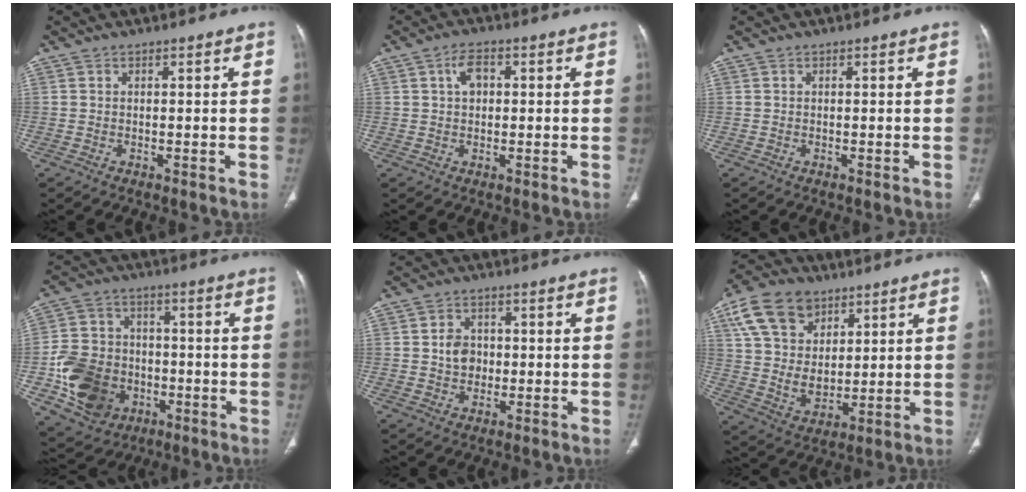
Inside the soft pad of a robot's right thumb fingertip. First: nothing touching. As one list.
[{"total": 3.9, "force": [0.9, 2.5, 2.8], "torque": [-0.044, 0.008, 0.012]}, {"total": 0.0}, {"total": 15.6, "force": [-4.2, 12.9, 7.7], "torque": [-0.122, 0.018, -0.062]}, {"total": 4.7, "force": [-0.1, 3.9, 2.5], "torque": [-0.023, 0.006, -0.004]}, {"total": 15.5, "force": [7.4, 10.6, 8.5], "torque": [-0.141, -0.022, 0.148]}]